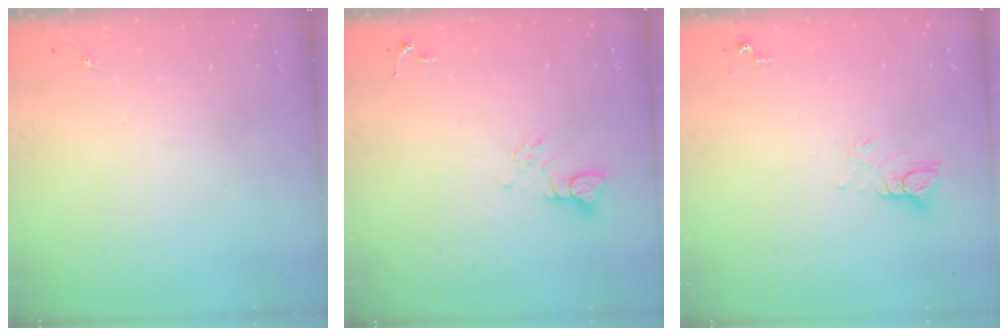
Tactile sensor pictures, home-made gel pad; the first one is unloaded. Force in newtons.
{"total": 3.9, "press": 3.9, "slide": 0.5}
{"total": 4.4, "press": 4.4, "slide": 0.4}